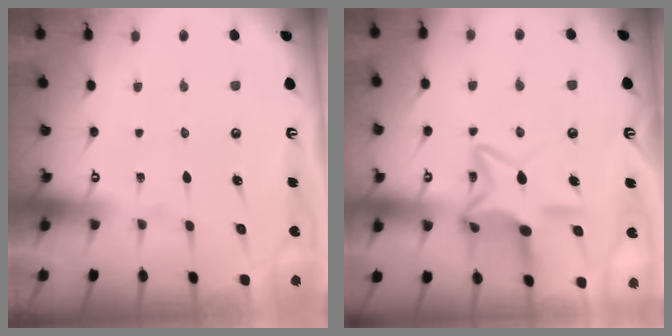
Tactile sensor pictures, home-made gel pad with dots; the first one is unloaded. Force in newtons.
{"total": 12.6, "press": 12.5, "slide": 1.3}